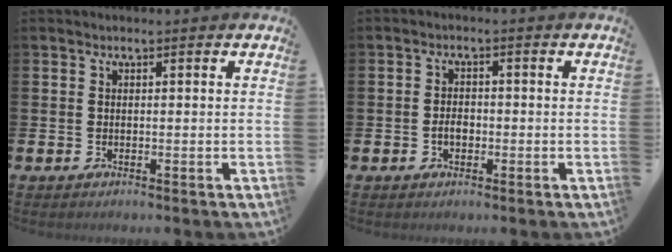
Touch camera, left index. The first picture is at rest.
{"total": 2.2, "force": [-0.5, 1.4, 1.5], "torque": [-0.013, -0.001, -0.015]}